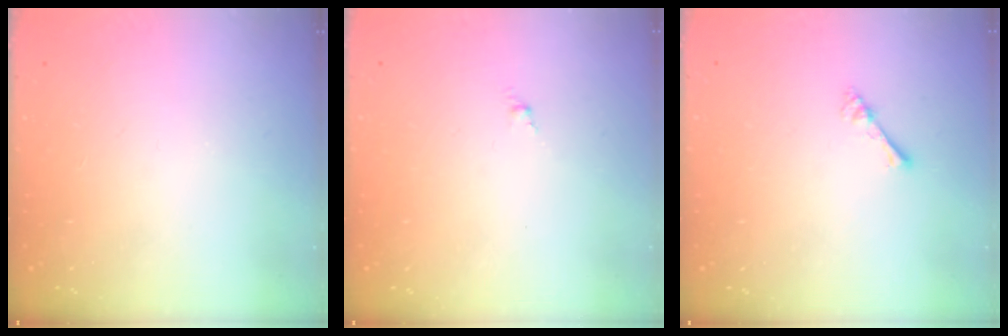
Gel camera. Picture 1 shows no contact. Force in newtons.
{"total": 0.0}
{"total": 1.0, "press": 1.0, "slide": 0.3}